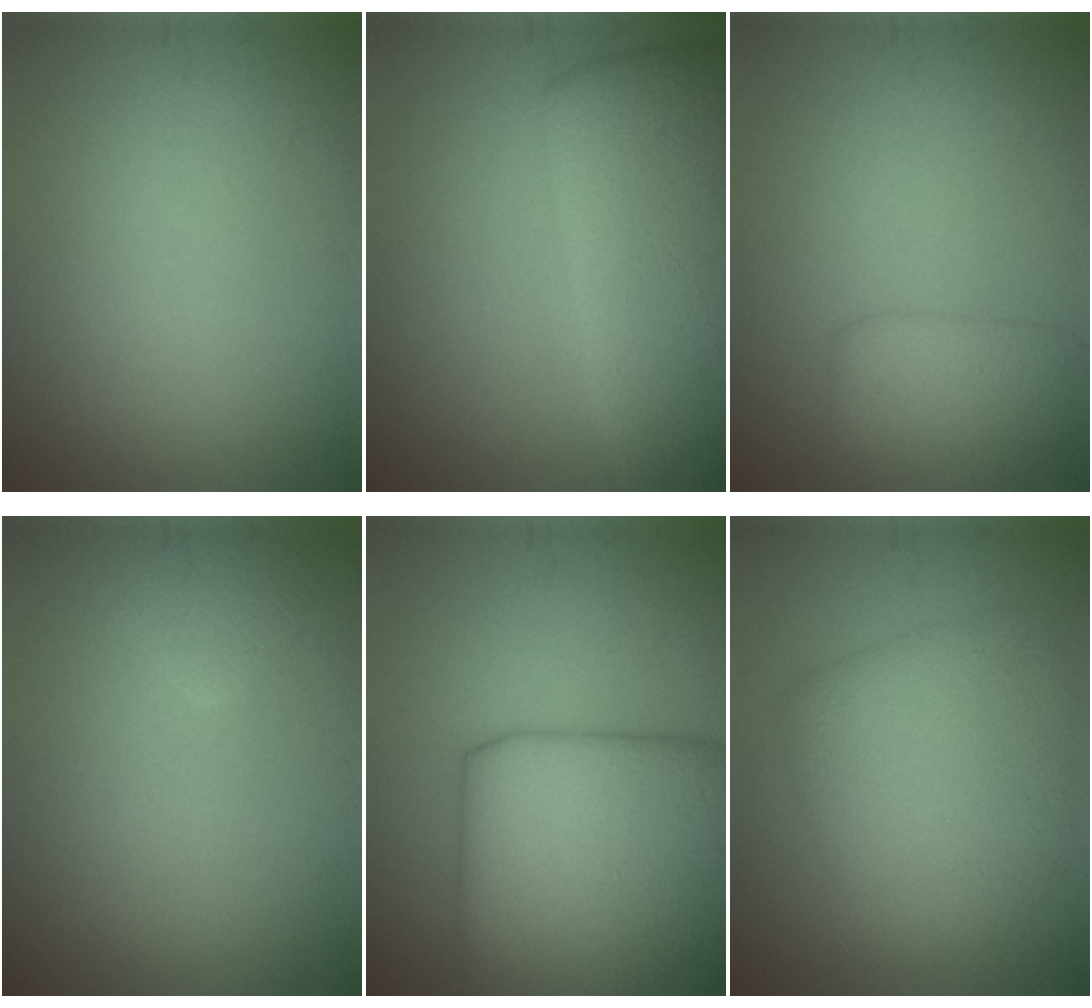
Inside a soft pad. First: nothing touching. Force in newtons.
{"total": 11.0, "press": 10.9, "slide": 0.4}
{"total": 3.1, "press": 3.1, "slide": 0.1}
{"total": 1.5, "press": 1.5, "slide": 0.0}
{"total": 12.1, "press": 12.1, "slide": 0.3}
{"total": 6.5, "press": 6.5, "slide": 0.1}